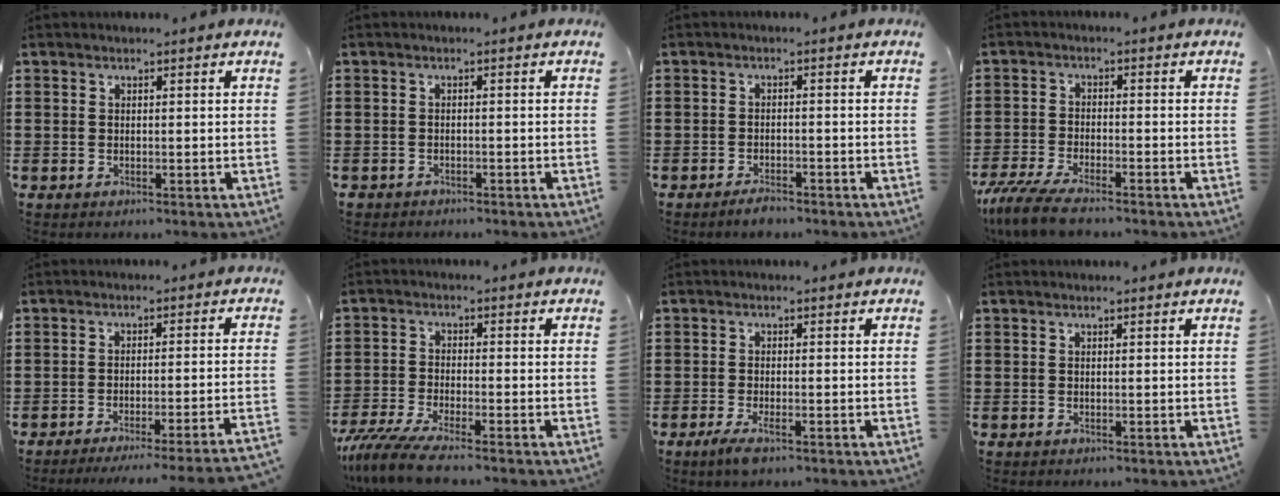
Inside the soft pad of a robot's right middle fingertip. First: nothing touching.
{"total": 1.3, "force": [-1.2, 0.5, -0.1], "torque": [-0.001, 0.003, -0.029]}
{"total": 2.2, "force": [-1.9, 0.6, 0.8], "torque": [-0.017, 0.003, -0.038]}
{"total": 5.7, "force": [-4.9, 0.8, 2.8], "torque": [-0.073, -0.011, -0.098]}
{"total": 3.7, "force": [-3.4, -0.6, 1.6], "torque": [-0.027, -0.009, -0.069]}
{"total": 6.0, "force": [-5.2, 0.3, 2.9], "torque": [-0.081, -0.021, -0.105]}
{"total": 2.4, "force": [-1.2, 0.4, 2.0], "torque": [-0.047, -0.007, -0.026]}
{"total": 0.0}